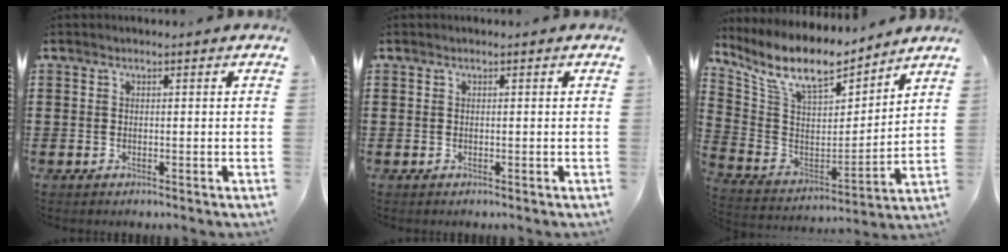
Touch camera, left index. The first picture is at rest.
{"total": 0.0}
{"total": 10.7, "force": [8.3, 3.2, 5.9], "torque": [-0.150, -0.044, 0.145]}